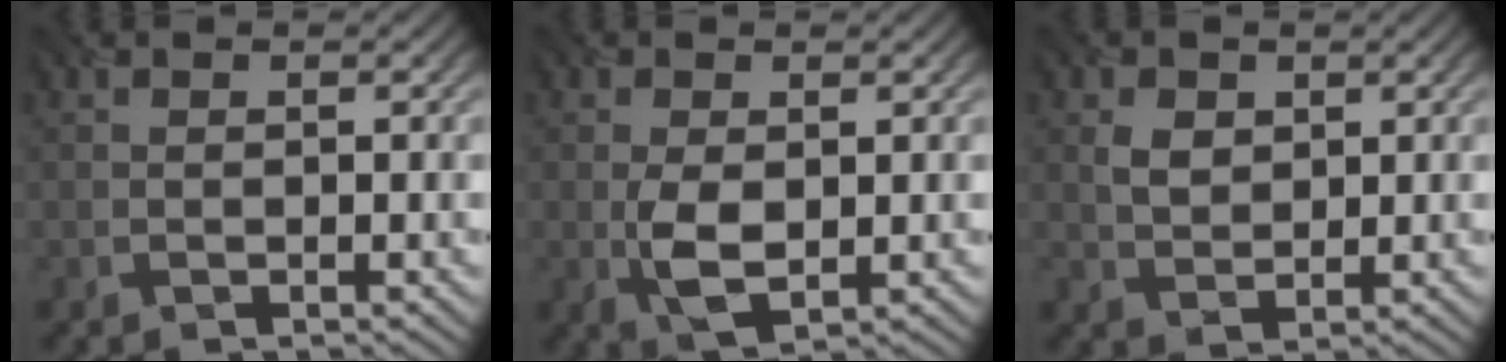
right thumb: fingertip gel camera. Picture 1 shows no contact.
{"total": 3.8, "force": [-0.3, 2.2, 3.1], "torque": [-0.077, -0.007, -0.001]}
{"total": 2.5, "force": [1.1, 2.1, 0.9], "torque": [-0.026, -0.003, 0.022]}